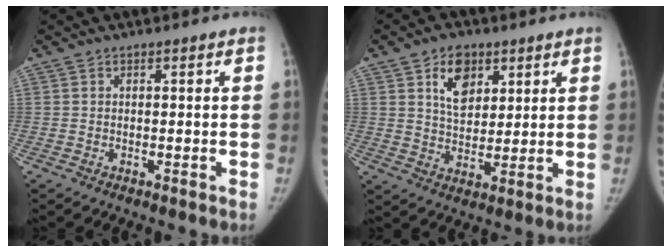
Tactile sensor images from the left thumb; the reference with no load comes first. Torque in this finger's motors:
{"motor_torque": [0.05, 0.10, 0.87, -0.70, 0.04]}